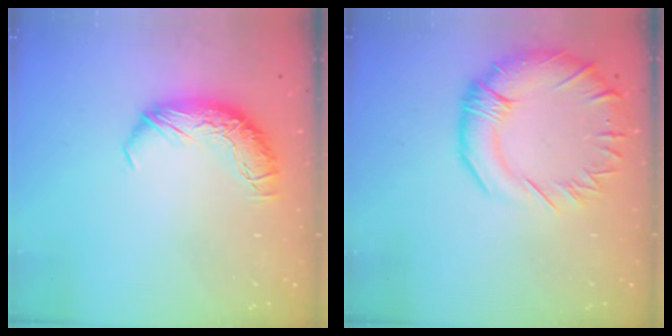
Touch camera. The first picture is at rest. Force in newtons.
{"total": 5.6, "press": 5.1, "slide": 2.3}